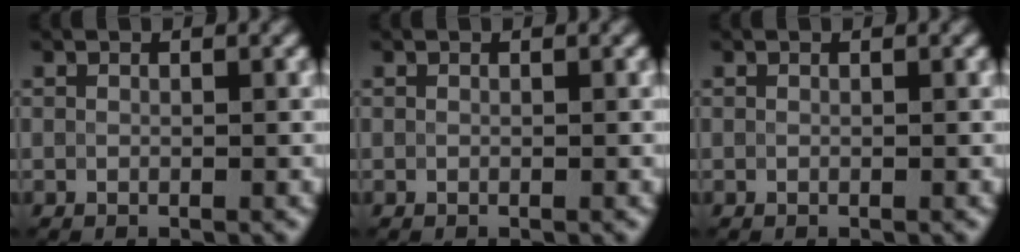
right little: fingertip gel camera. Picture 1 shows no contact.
{"total": 0.0}
{"total": 0.0}